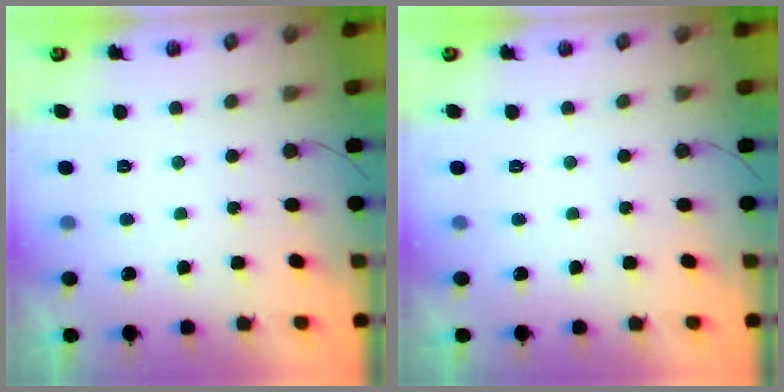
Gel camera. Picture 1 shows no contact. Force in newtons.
{"total": 0.0}